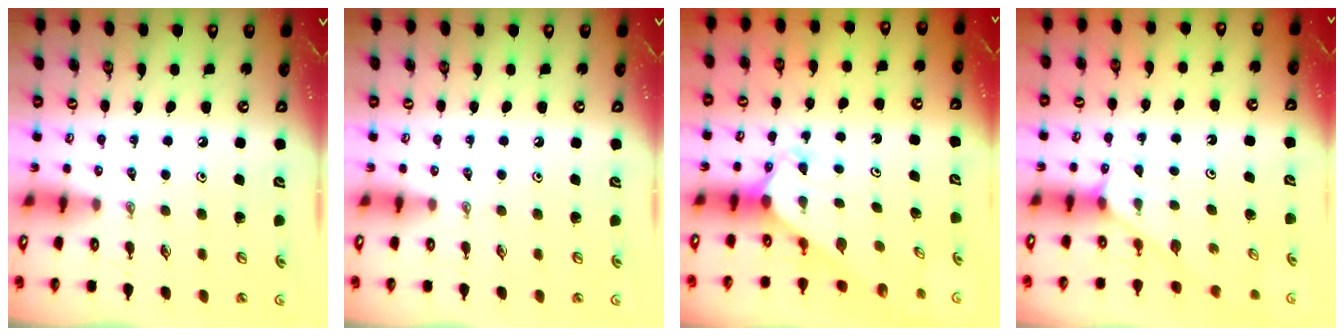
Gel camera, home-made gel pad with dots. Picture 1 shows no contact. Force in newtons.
{"total": 0.0}
{"total": 2.3, "press": 2.3, "slide": 0.2}
{"total": 2.1, "press": 2.1, "slide": 0.4}